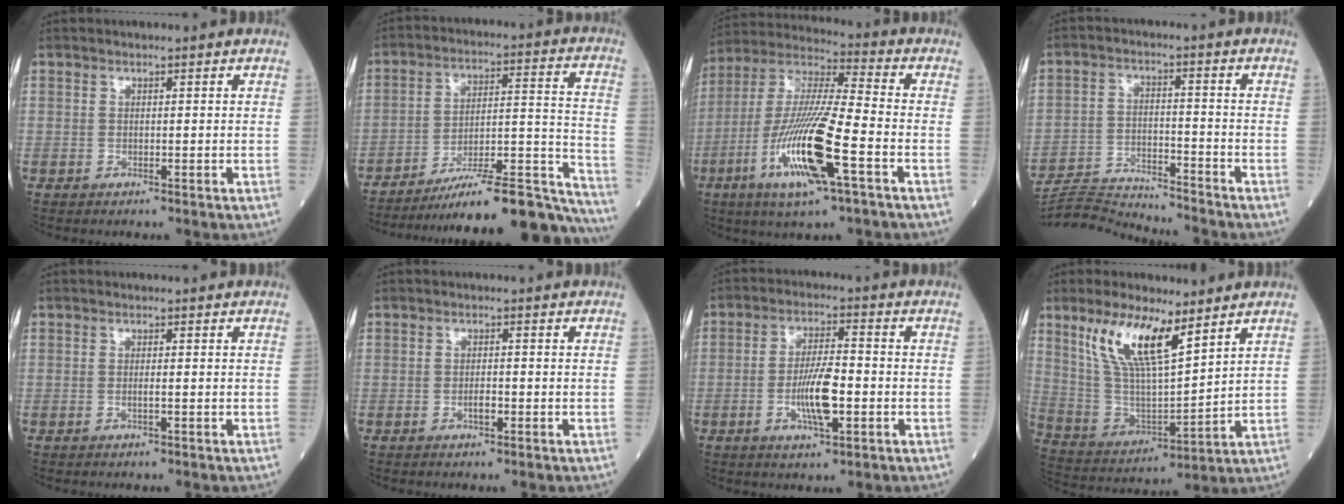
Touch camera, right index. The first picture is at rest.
{"total": 24.7, "force": [-22.3, 1.2, 10.6], "torque": [-0.086, 0.023, -0.321]}
{"total": 17.5, "force": [-6.4, 1.4, 16.2], "torque": [-0.336, -0.020, -0.117]}
{"total": 10.7, "force": [-10.7, -0.8, 0.2], "torque": [-0.007, 0.010, -0.182]}
{"total": 0.7, "force": [-0.2, -0.1, 0.6], "torque": [-0.014, 0.001, -0.002]}
{"total": 1.5, "force": [-0.6, 0.4, 1.3], "torque": [-0.024, 0.002, -0.009]}
{"total": 7.6, "force": [-2.0, 1.5, 7.2], "torque": [-0.137, 0.001, -0.034]}
{"total": 13.4, "force": [8.0, 3.2, 10.2], "torque": [-0.208, 0.007, 0.163]}